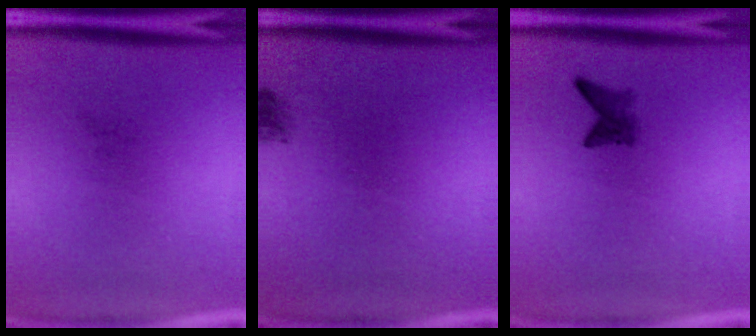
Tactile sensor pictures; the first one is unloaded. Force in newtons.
{"total": 1.2}
{"total": 1.9}